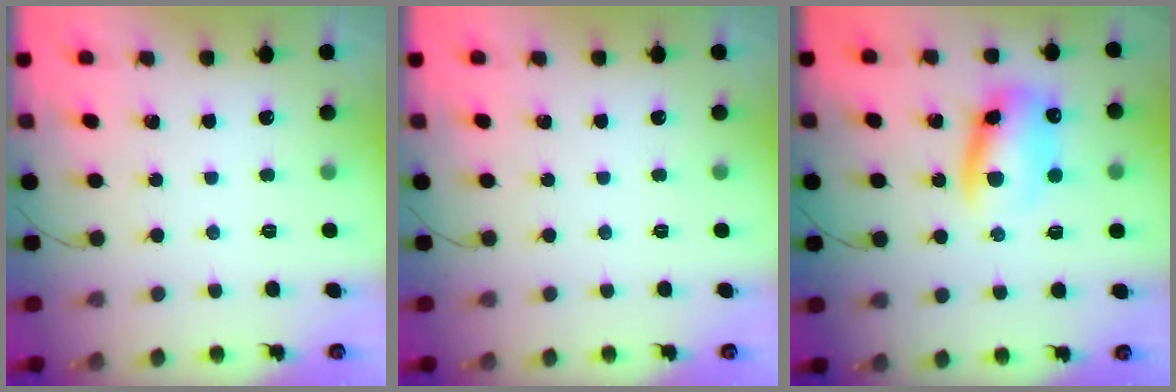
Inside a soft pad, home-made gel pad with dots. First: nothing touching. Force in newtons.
{"total": 0.0}
{"total": 11.2, "press": 11.0, "slide": 1.9}